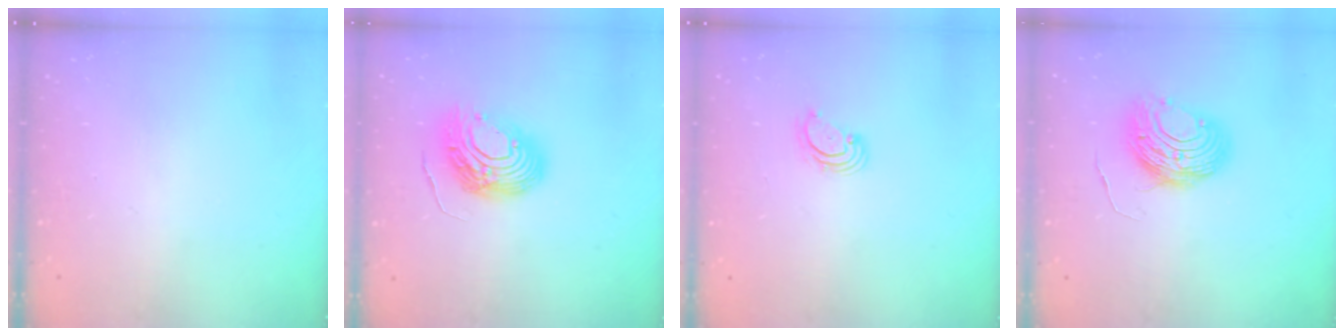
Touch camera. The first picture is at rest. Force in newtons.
{"total": 12.2, "press": 12.0, "slide": 2.4}
{"total": 2.9, "press": 2.9, "slide": 0.4}
{"total": 9.7, "press": 9.7, "slide": 0.6}